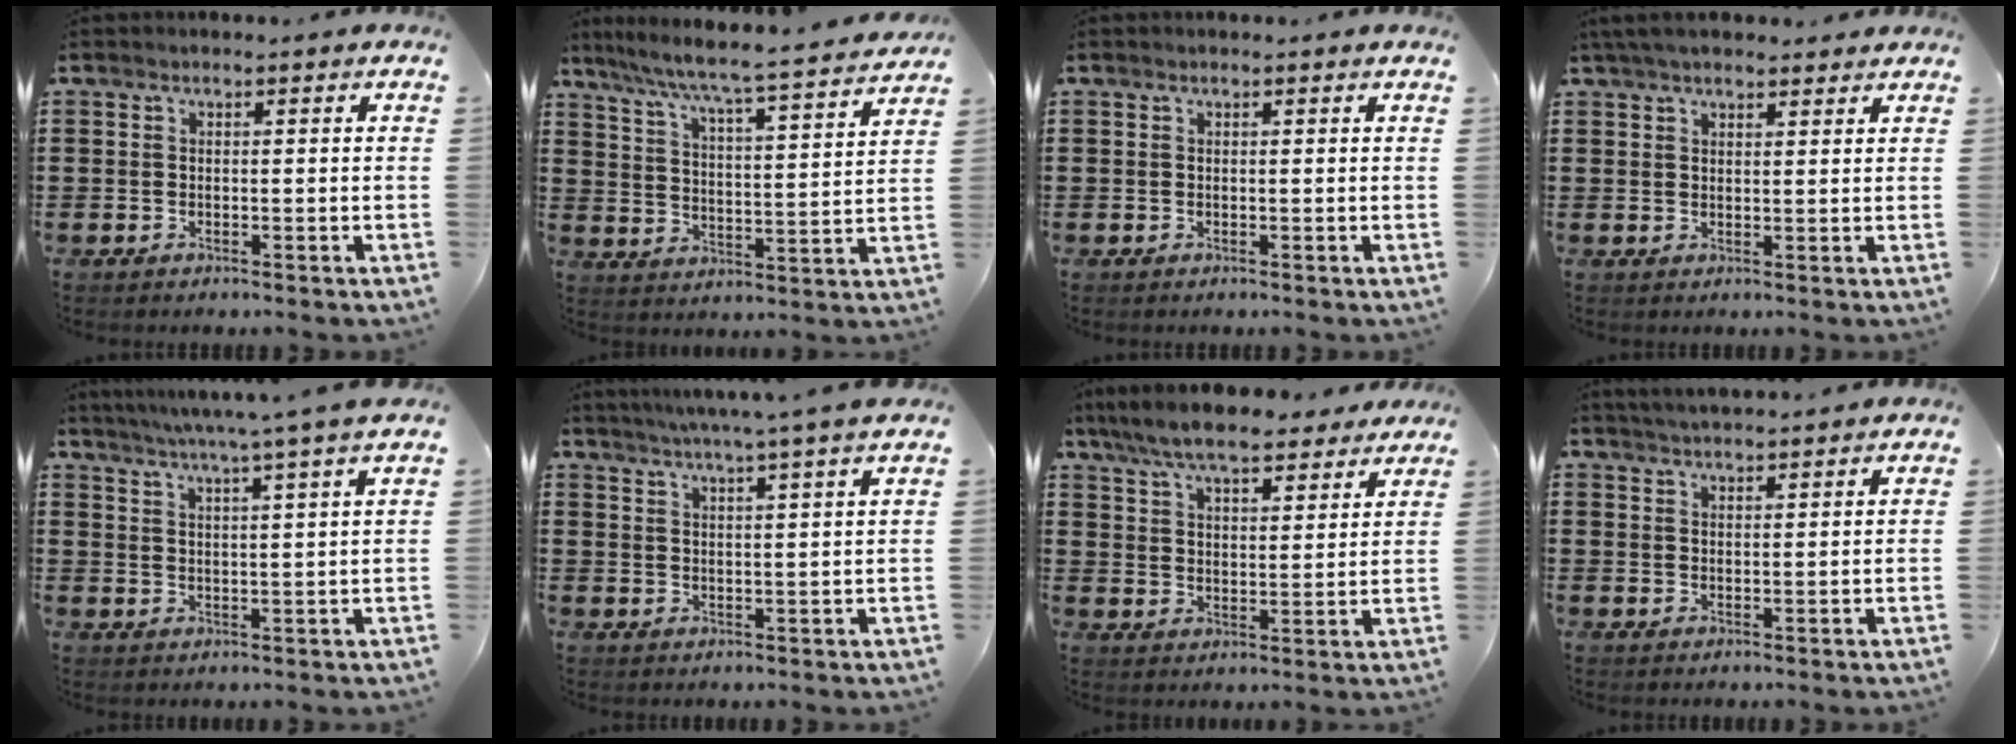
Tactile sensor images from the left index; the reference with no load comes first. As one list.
[{"total": 5.3, "force": [4.8, -0.9, 2.2], "torque": [-0.065, -0.046, 0.069]}, {"total": 0.0}, {"total": 3.7, "force": [3.3, 0.8, 1.5], "torque": [-0.038, 0.000, 0.063]}, {"total": 5.1, "force": [4.2, -1.4, 2.5], "torque": [-0.059, -0.021, 0.068]}, {"total": 4.5, "force": [3.9, -1.2, 2.0], "torque": [-0.049, -0.017, 0.064]}, {"total": 8.1, "force": [7.3, 1.4, 3.2], "torque": [-0.090, -0.023, 0.135]}, {"total": 2.7, "force": [2.6, -0.3, 0.2], "torque": [-0.011, -0.006, 0.050]}]